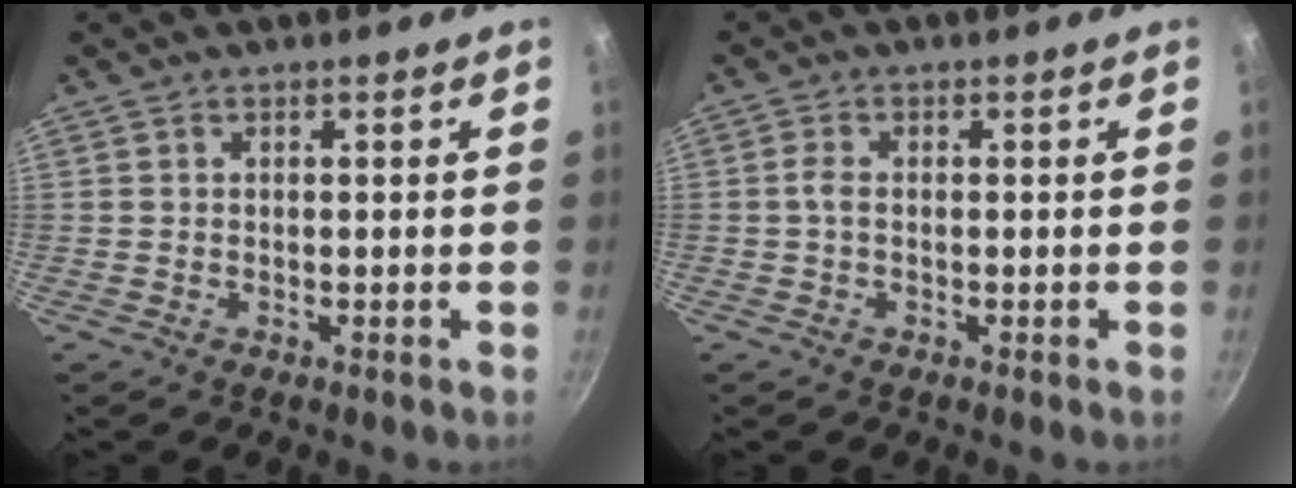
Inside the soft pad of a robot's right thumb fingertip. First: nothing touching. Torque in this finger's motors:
{"motor_torque": [0.26, 0.50, 0.30, -0.15, 0.04]}